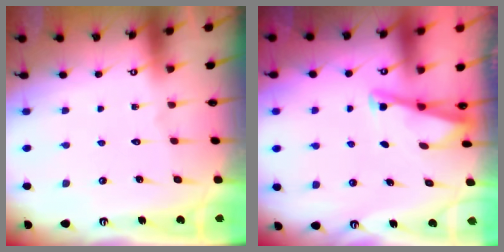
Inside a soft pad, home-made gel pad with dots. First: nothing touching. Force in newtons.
{"total": 2.8, "press": 2.8, "slide": 0.3}